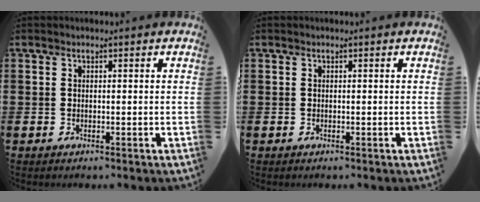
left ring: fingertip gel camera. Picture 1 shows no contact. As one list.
[{"total": 0.0}]